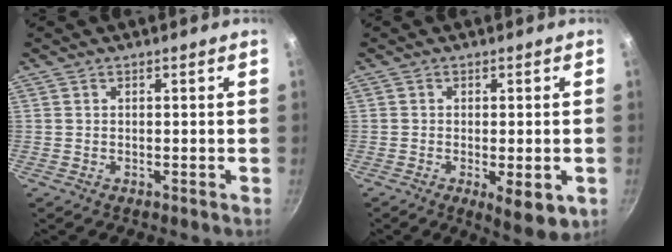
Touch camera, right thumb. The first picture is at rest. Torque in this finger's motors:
{"motor_torque": [-0.28, 0.20, -0.05, -0.08, 0.03]}